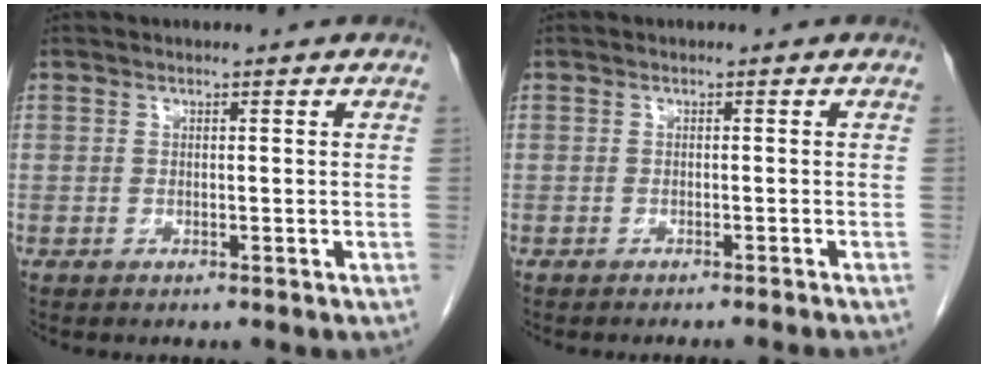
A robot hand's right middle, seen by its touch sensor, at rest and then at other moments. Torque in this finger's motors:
{"motor_torque": [-0.02, 0.03, 0.00, 0.00]}